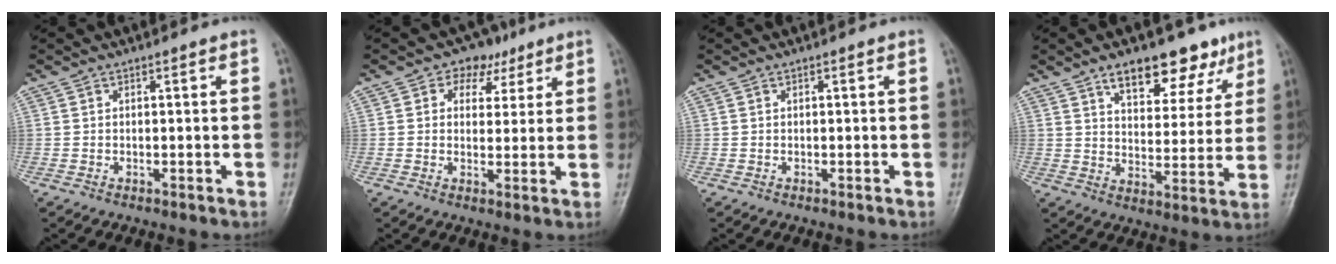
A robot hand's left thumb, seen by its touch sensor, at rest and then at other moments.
{"total": 6.1, "force": [3.2, 4.8, 2.0], "torque": [0.010, -0.005, 0.043]}
{"total": 0.0}
{"total": 13.3, "force": [8.6, 6.7, 7.6], "torque": [-0.059, -0.043, 0.129]}